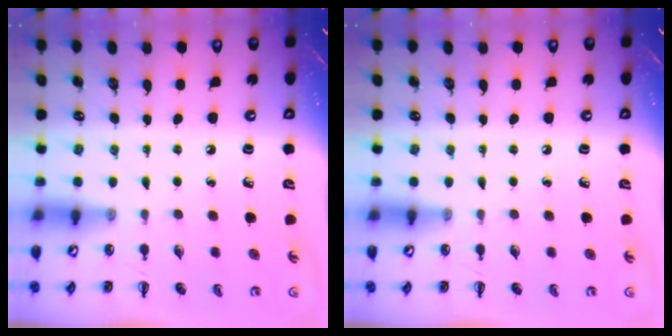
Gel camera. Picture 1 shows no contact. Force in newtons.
{"total": 0.0}